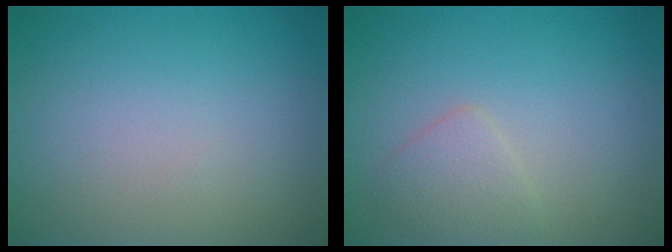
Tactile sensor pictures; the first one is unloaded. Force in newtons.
{"total": 1.9, "press": 1.9, "slide": 0.2}